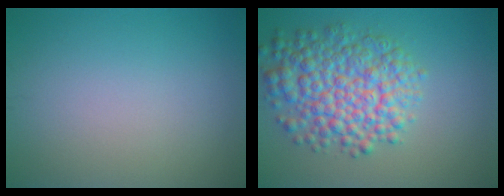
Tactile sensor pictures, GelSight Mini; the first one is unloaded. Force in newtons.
{"total": 7.6, "press": 7.6, "slide": 0.2}